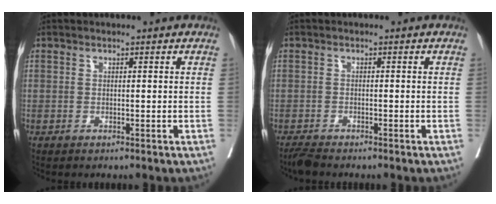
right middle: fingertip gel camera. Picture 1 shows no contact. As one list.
[{"total": 2.1, "force": [-2.0, 0.1, 0.8], "torque": [-0.017, -0.007, -0.036]}]